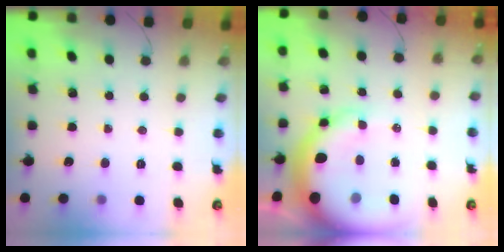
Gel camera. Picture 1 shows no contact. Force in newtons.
{"total": 16.2, "press": 15.5, "slide": 4.6}